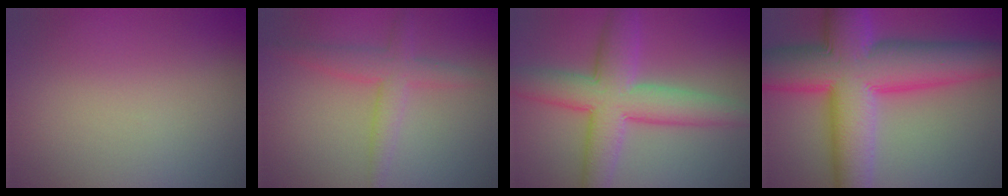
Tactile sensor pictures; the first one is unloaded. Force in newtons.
{"total": 3.1, "press": 3.1, "slide": 0.2}
{"total": 7.5, "press": 7.5, "slide": 0.1}
{"total": 13.8, "press": 13.8, "slide": 0.5}